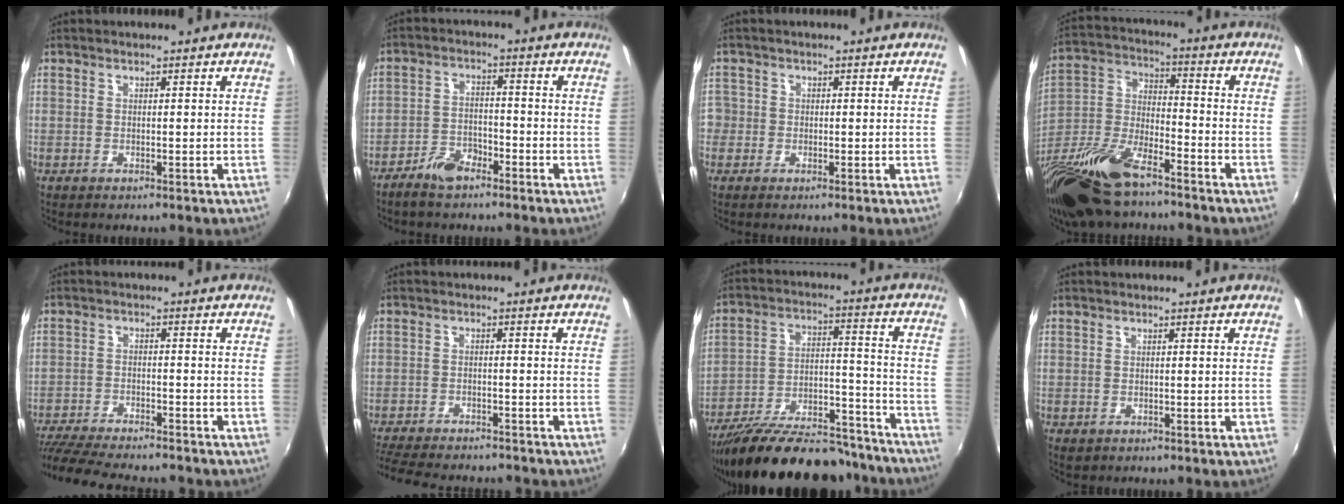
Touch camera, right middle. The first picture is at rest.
{"total": 5.8, "force": [-4.6, 2.2, 2.7], "torque": [-0.065, 0.005, -0.084]}
{"total": 3.4, "force": [-1.2, 3.1, 0.7], "torque": [-0.017, 0.002, -0.023]}
{"total": 21.0, "force": [-14.5, 8.0, 12.8], "torque": [-0.282, -0.029, -0.273]}
{"total": 15.6, "force": [-13.7, 2.8, 6.9], "torque": [-0.151, -0.029, -0.220]}
{"total": 13.2, "force": [-11.6, 3.5, 5.3], "torque": [-0.127, -0.021, -0.178]}
{"total": 26.3, "force": [-22.0, 8.3, 11.7], "torque": [-0.206, 0.006, -0.308]}
{"total": 0.9, "force": [-0.3, 0.8, 0.4], "torque": [-0.006, -0.002, -0.004]}